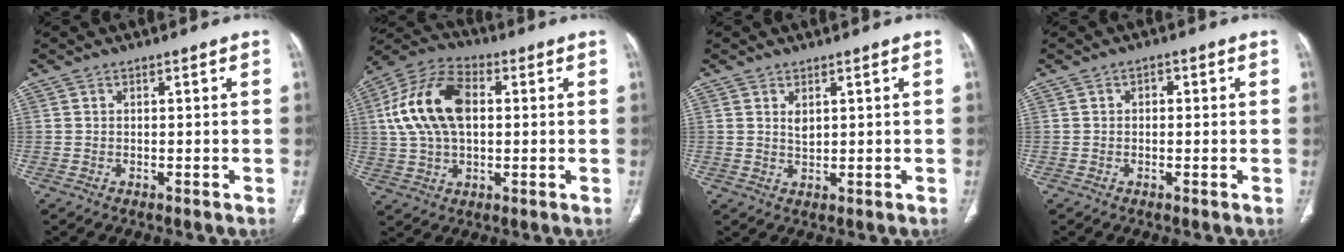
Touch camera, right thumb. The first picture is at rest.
{"total": 16.2, "force": [2.4, 9.8, 12.6], "torque": [-0.241, 0.022, 0.040]}
{"total": 2.0, "force": [1.0, 1.0, 1.4], "torque": [-0.021, -0.009, 0.023]}
{"total": 1.6, "force": [0.3, 1.2, 1.0], "torque": [-0.010, 0.005, 0.002]}